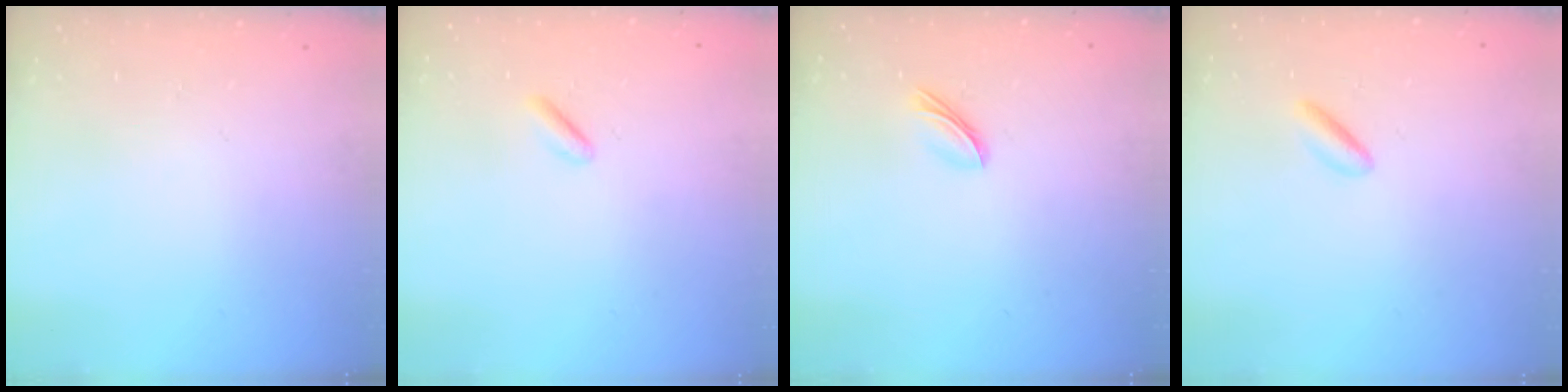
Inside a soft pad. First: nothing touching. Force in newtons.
{"total": 0.7, "press": 0.3, "slide": 0.6}
{"total": 3.7, "press": 3.7, "slide": 0.7}
{"total": 2.5, "press": 2.3, "slide": 0.9}